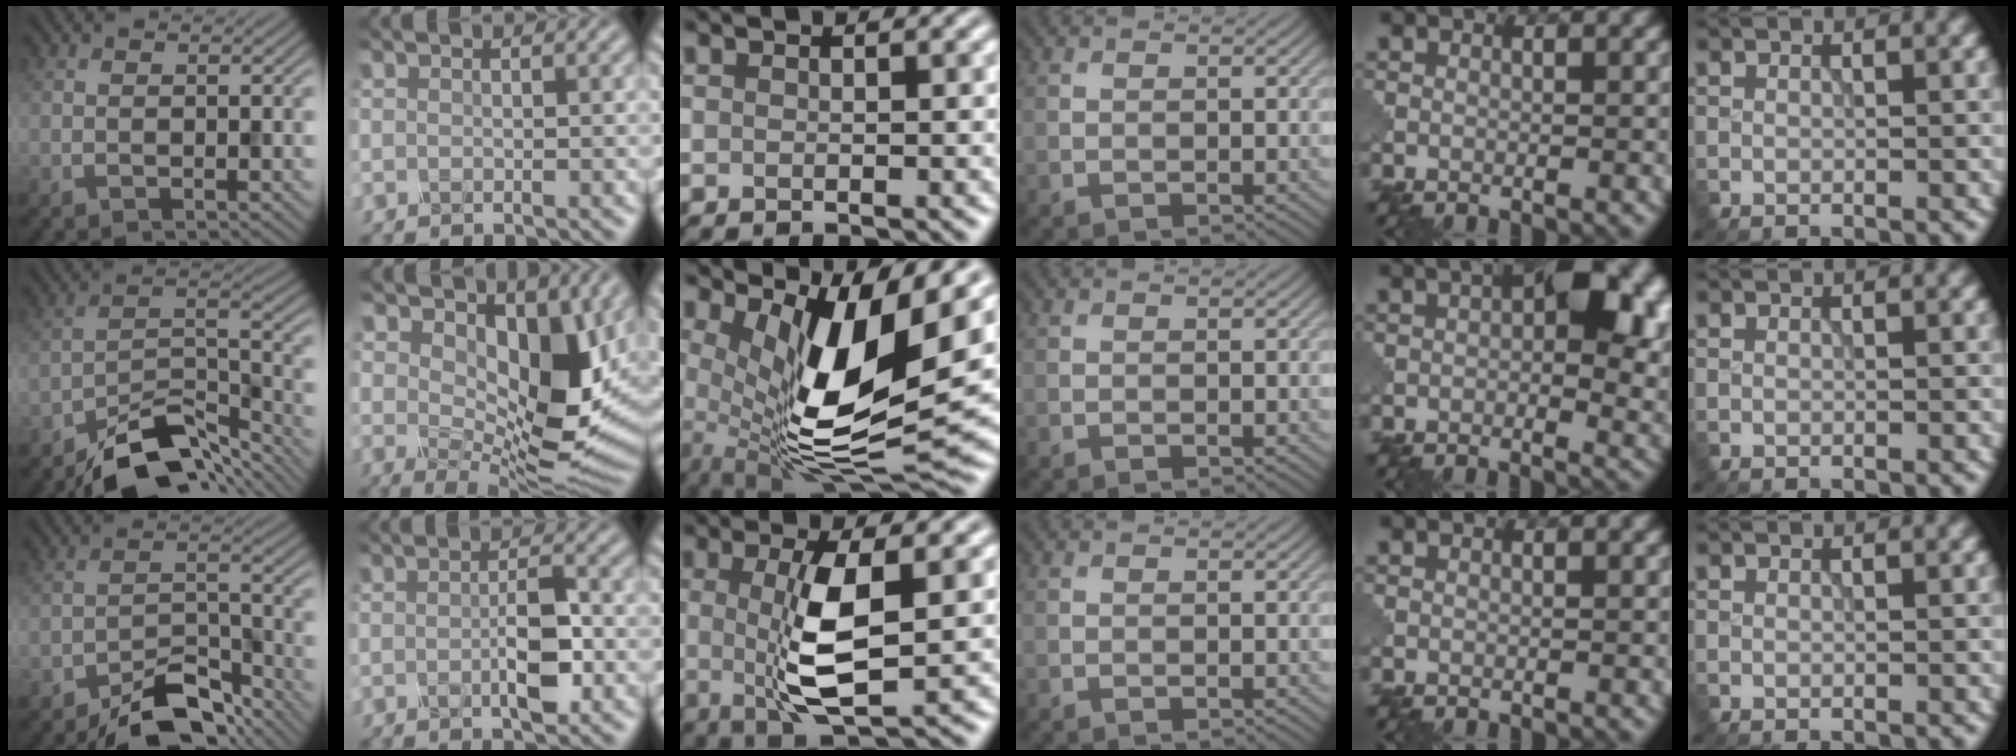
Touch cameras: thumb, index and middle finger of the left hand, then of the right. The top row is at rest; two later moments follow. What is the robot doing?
{"motion": "press", "object": "mechanical pencil"}